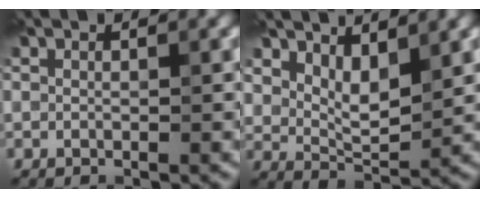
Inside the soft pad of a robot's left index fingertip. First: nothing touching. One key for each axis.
{"total": 3.8, "fx": 2.2, "fy": 1.9, "fz": 2.4, "tx": -0.049, "ty": -0.012, "tz": 0.040}